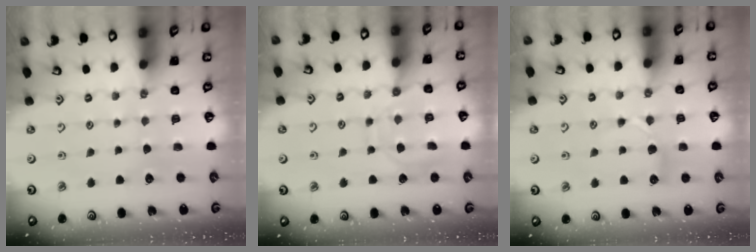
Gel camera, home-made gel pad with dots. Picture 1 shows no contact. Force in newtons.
{"total": 11.0, "press": 11.0, "slide": 0.8}
{"total": 6.5, "press": 6.5, "slide": 0.3}